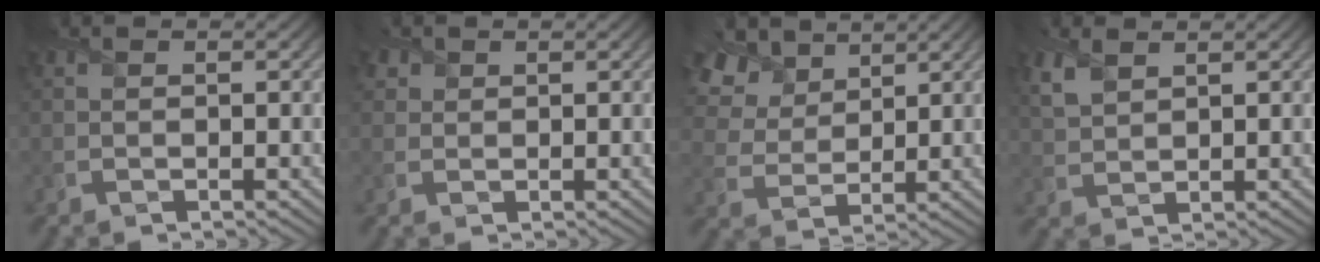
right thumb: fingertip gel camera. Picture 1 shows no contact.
{"total": 2.1, "force": [1.4, 1.5, 0.5], "torque": [-0.016, 0.000, 0.029]}
{"total": 10.1, "force": [6.2, 5.8, 5.4], "torque": [-0.169, 0.025, 0.112]}
{"total": 3.9, "force": [2.4, 2.0, 2.4], "torque": [-0.074, 0.003, 0.056]}